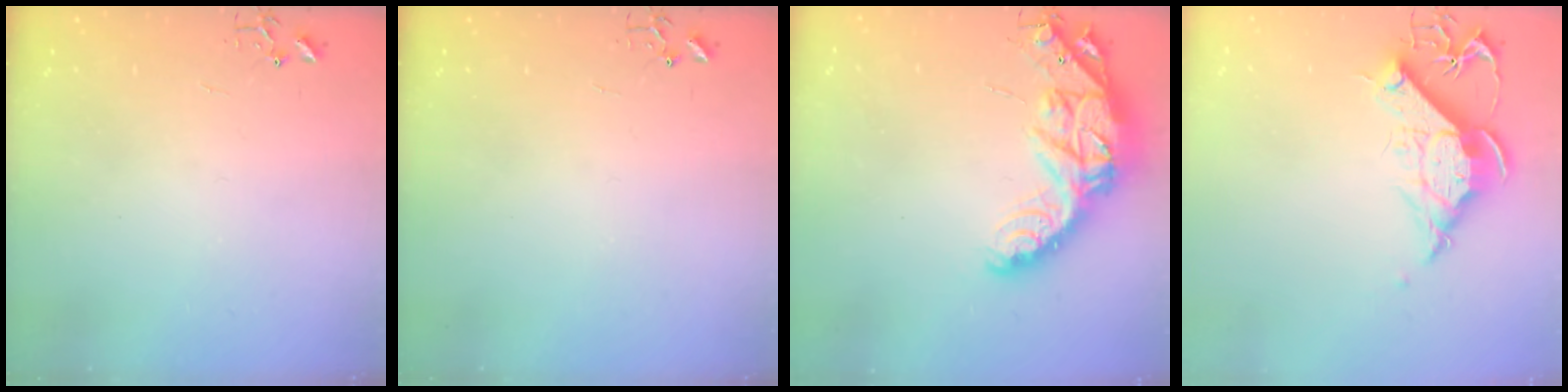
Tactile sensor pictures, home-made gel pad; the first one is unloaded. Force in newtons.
{"total": 0.0}
{"total": 19.5, "press": 19.4, "slide": 1.3}
{"total": 12.9, "press": 12.8, "slide": 1.5}